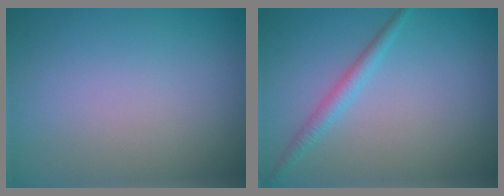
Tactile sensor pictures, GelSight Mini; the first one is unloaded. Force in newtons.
{"total": 1.7, "press": 1.7, "slide": 0.1}